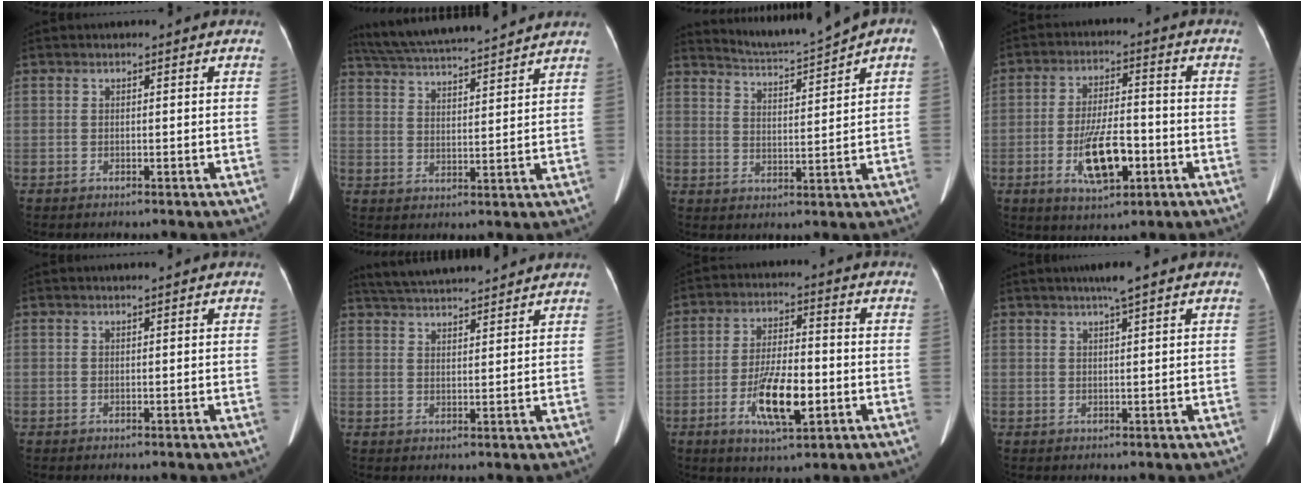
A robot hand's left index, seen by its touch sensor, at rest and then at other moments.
{"total": 16.4, "force": [14.9, 0.7, 6.8], "torque": [-0.127, 0.029, 0.232]}
{"total": 6.2, "force": [5.8, -1.2, 1.8], "torque": [-0.032, -0.002, 0.105]}
{"total": 9.3, "force": [-3.2, 3.1, 8.1], "torque": [-0.157, -0.002, -0.053]}
{"total": 0.5, "force": [0.4, -0.1, 0.3], "torque": [-0.009, -0.001, 0.012]}
{"total": 11.9, "force": [11.1, 0.9, 4.2], "torque": [-0.082, 0.030, 0.170]}
{"total": 9.8, "force": [-3.1, 2.8, 8.9], "torque": [-0.172, -0.007, -0.053]}
{"total": 3.4, "force": [2.4, -0.2, 2.5], "torque": [-0.044, 0.006, 0.040]}